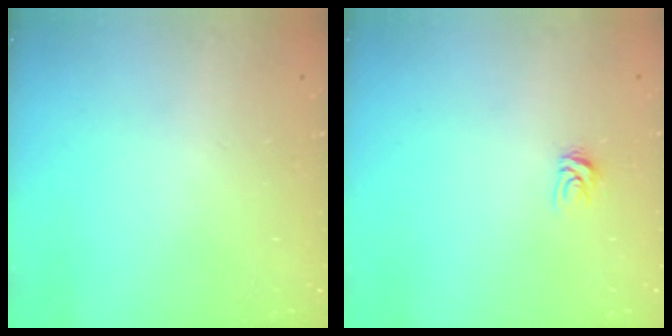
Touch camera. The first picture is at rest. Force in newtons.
{"total": 4.0, "press": 4.0, "slide": 0.2}